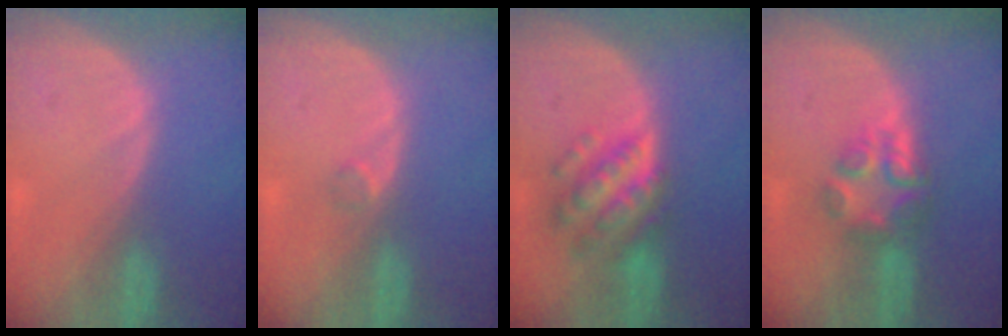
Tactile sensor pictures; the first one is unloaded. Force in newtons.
{"total": 1.2, "press": 1.0, "slide": 0.7}
{"total": 7.7, "press": 7.7, "slide": 0.4}
{"total": 6.0, "press": 5.2, "slide": 3.1}